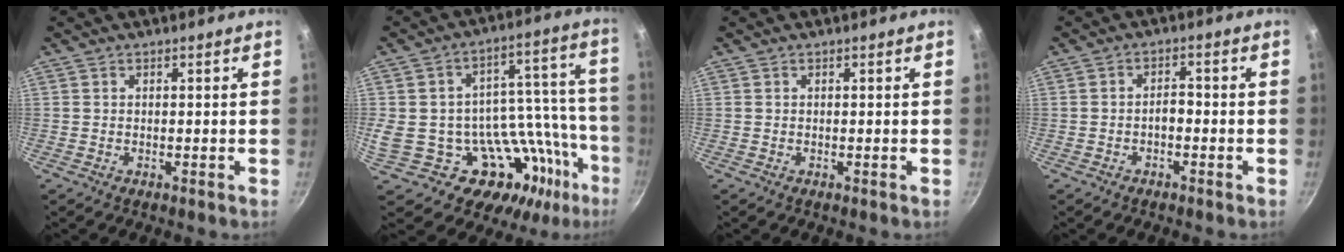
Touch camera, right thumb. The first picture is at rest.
{"total": 26.3, "force": [-10.6, 16.4, 17.6], "torque": [-0.175, 0.056, -0.139]}
{"total": 0.0}
{"total": 2.3, "force": [-1.1, 1.2, 1.6], "torque": [-0.015, 0.021, -0.019]}